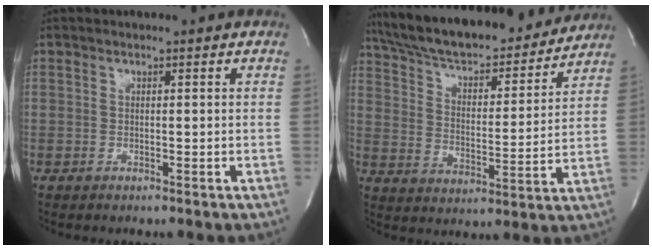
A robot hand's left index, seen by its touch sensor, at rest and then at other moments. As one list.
[{"total": 22.7, "force": [20.4, 4.8, 8.8], "torque": [-0.153, 0.008, 0.304]}]